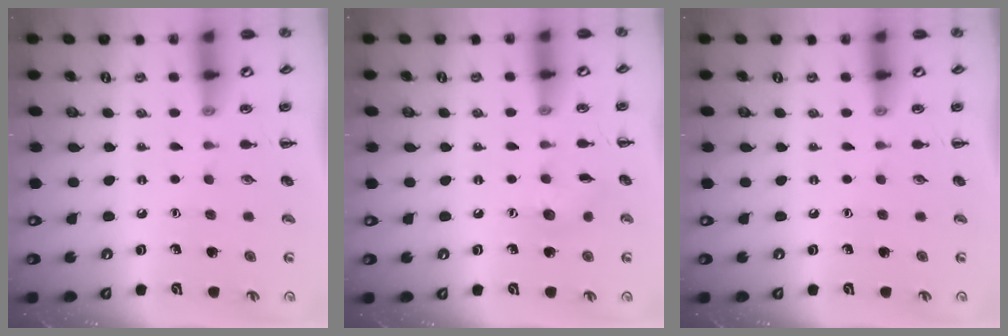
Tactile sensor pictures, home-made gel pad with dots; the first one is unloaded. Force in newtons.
{"total": 5.5, "press": 5.3, "slide": 1.1}
{"total": 0.0}